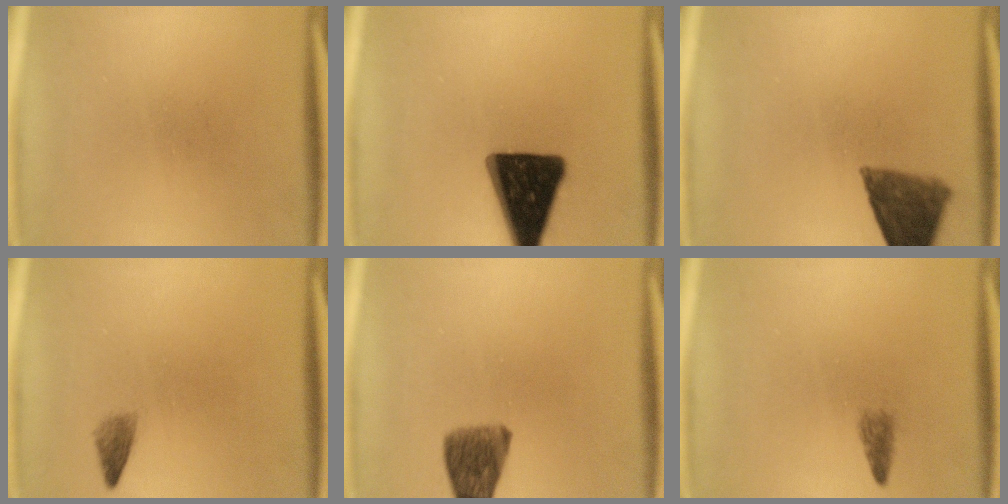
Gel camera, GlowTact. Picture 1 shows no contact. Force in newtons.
{"total": 17.6}
{"total": 9.2}
{"total": 1.6}
{"total": 7.1}
{"total": 1.4}